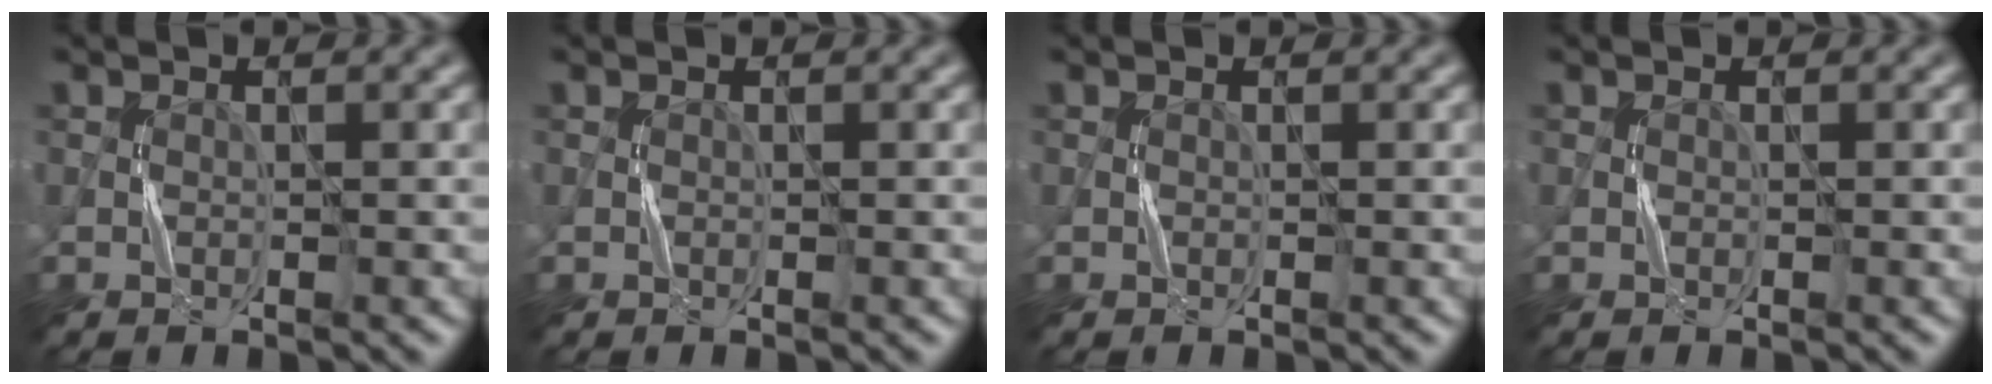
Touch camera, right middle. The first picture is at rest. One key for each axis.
{"total": 0.0}
{"total": 0.0}
{"total": 0.0}